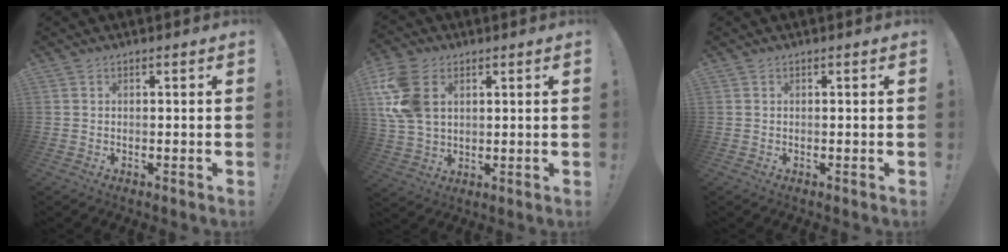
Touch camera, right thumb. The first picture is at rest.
{"total": 14.4, "force": [4.6, 9.9, 9.3], "torque": [-0.198, -0.004, 0.094]}
{"total": 0.0}